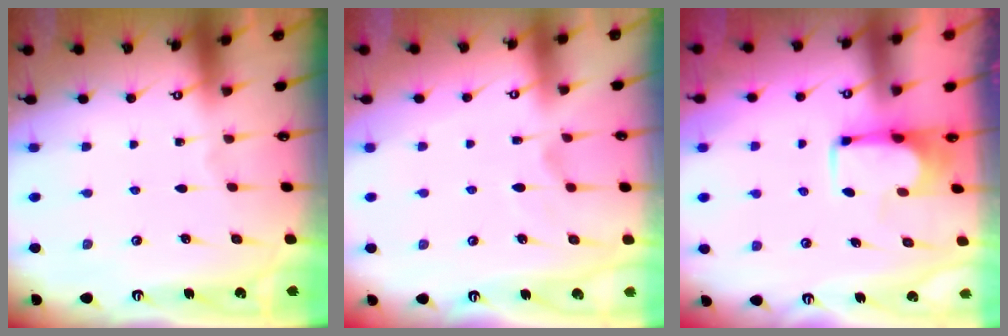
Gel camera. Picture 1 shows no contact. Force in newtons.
{"total": 1.8, "press": 1.2, "slide": 1.3}
{"total": 3.5, "press": 3.5, "slide": 0.2}